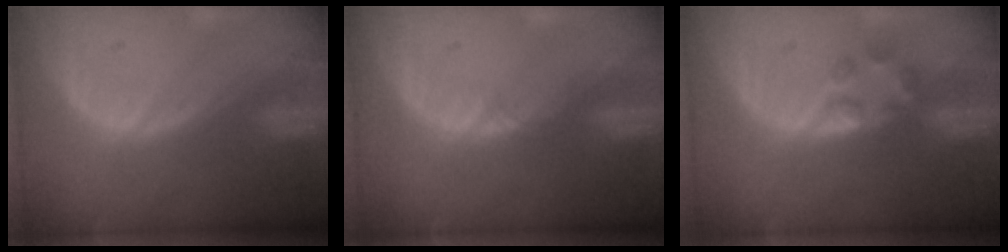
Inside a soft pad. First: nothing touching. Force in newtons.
{"total": 0.9, "press": 0.8, "slide": 0.2}
{"total": 2.9, "press": 2.9, "slide": 0.3}